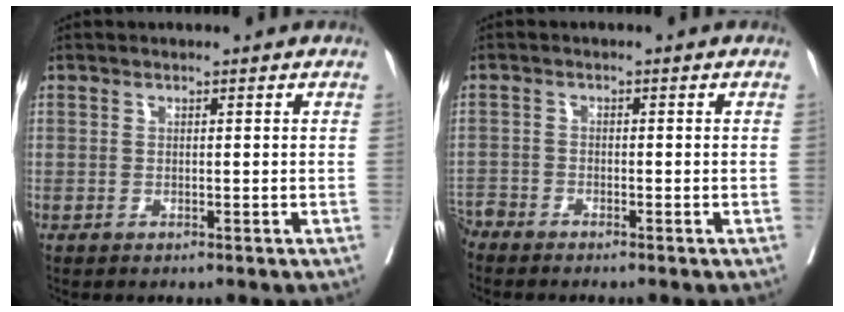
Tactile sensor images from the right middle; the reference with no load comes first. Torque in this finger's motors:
{"motor_torque": [1.07, -1.07, 0.66, 0.21]}